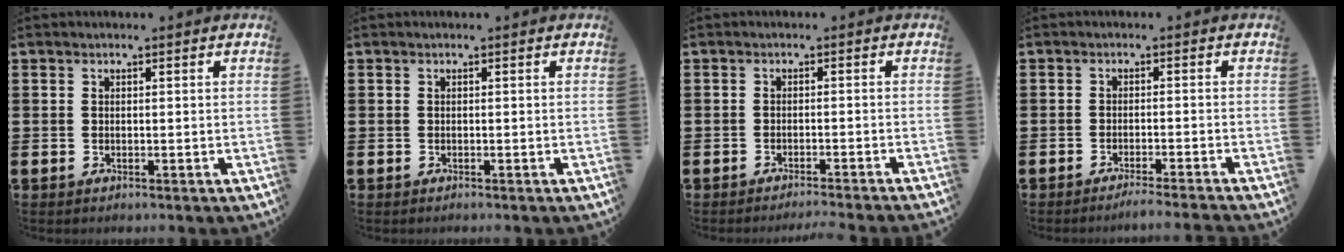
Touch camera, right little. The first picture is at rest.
{"total": 0.0}
{"total": 1.2, "force": [-1.2, -0.4, 0.1], "torque": [0.000, 0.002, -0.024]}
{"total": 1.6, "force": [-1.4, -0.3, 0.5], "torque": [-0.007, 0.000, -0.027]}